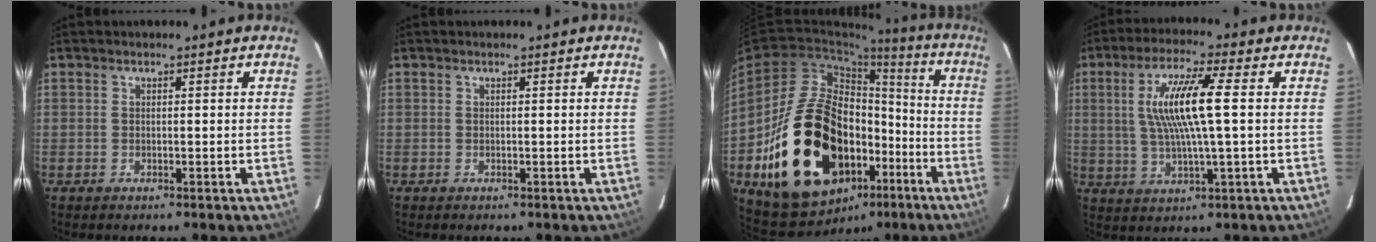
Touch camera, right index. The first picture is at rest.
{"total": 0.0}
{"total": 27.8, "force": [-9.3, 18.2, 19.0], "torque": [-0.364, 0.010, -0.113]}
{"total": 10.7, "force": [1.7, 0.2, 10.5], "torque": [-0.200, -0.002, 0.035]}